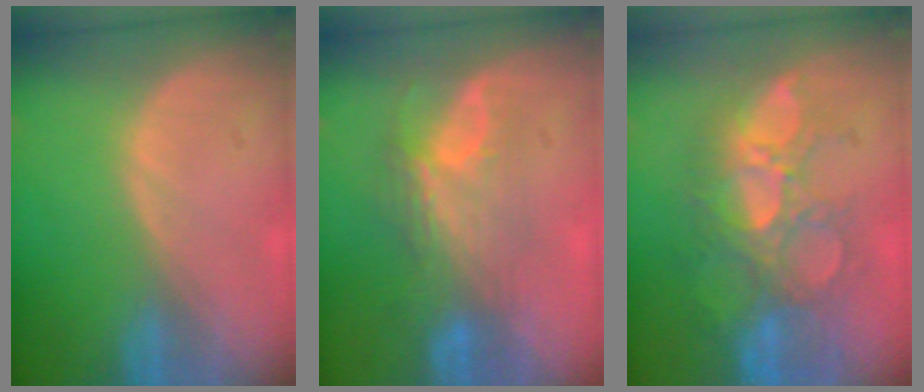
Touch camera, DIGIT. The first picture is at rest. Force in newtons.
{"total": 7.9, "press": 6.8, "slide": 3.9}
{"total": 11.1, "press": 9.6, "slide": 5.5}